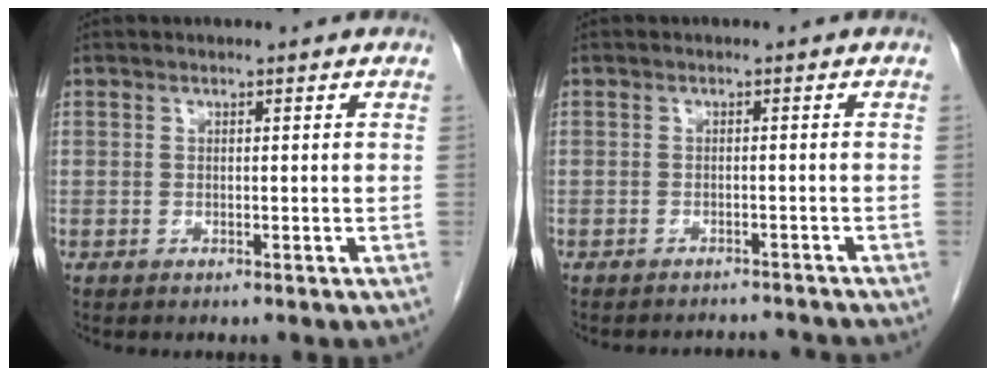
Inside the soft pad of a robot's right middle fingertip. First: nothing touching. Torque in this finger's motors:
{"motor_torque": [-0.15, 0.07, -0.15, -0.03]}